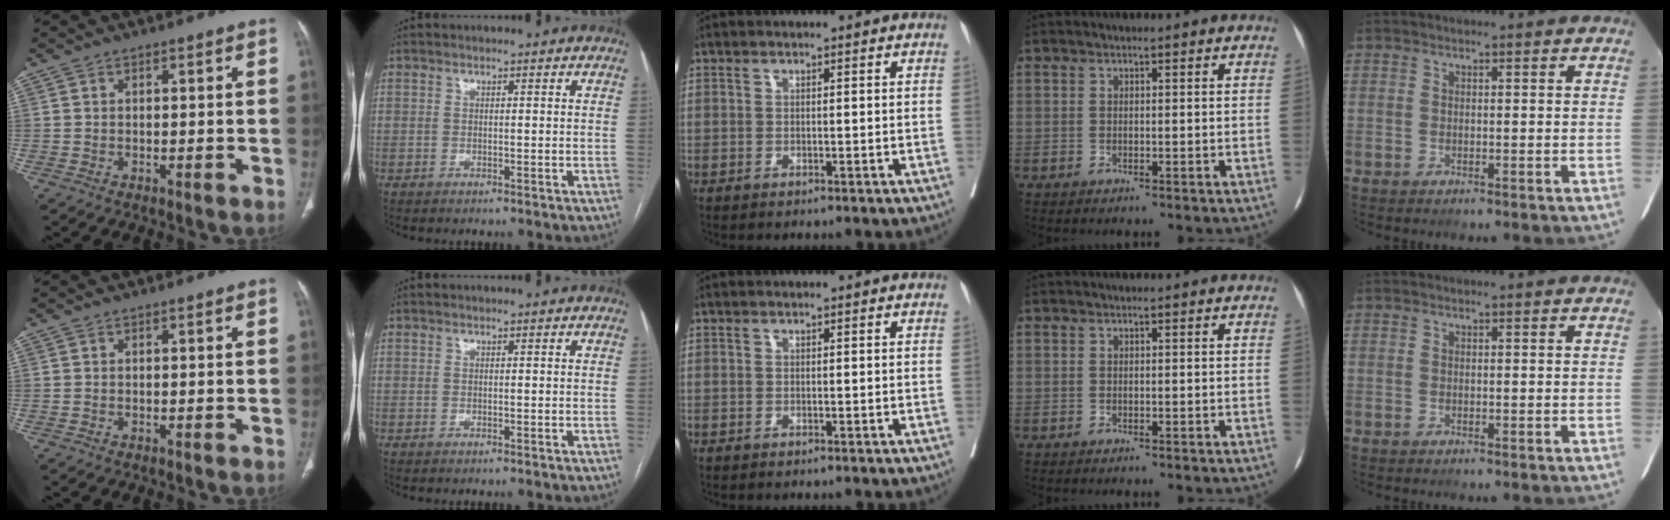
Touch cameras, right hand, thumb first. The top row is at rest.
{}